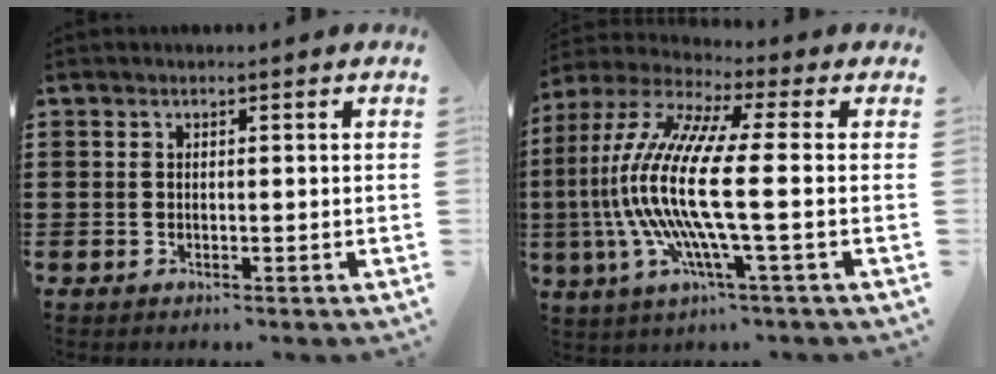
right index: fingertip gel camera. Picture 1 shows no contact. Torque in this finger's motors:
{"motor_torque": [2.14, 0.00, 1.05, 0.21]}